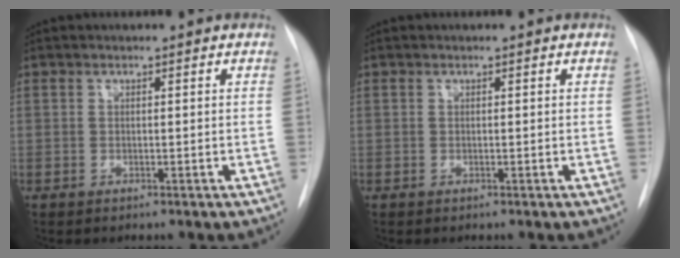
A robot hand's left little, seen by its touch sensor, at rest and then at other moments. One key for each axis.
{"total": 0.0}